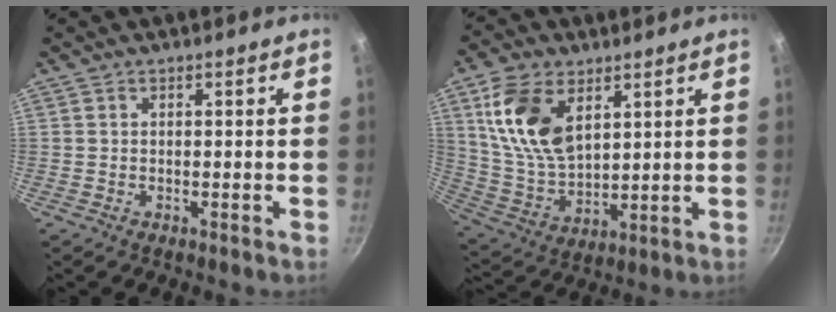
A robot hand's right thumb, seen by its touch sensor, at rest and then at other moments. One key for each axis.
{"total": 15.2, "fx": 6.1, "fy": 8.9, "fz": 10.7, "tx": -0.191, "ty": -0.025, "tz": 0.132}